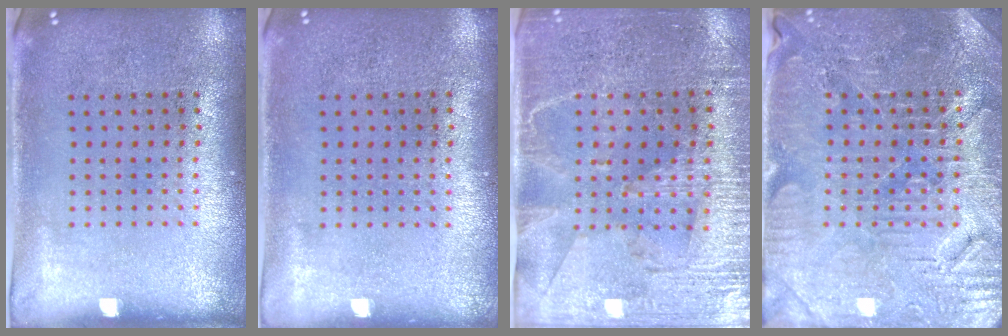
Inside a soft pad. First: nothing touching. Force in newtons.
{"total": 0.0}
{"total": 3.2, "press": 3.0, "slide": 1.3}
{"total": 4.0, "press": 3.9, "slide": 0.8}